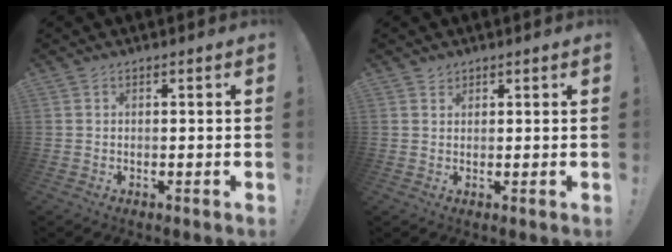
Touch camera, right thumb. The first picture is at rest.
{"total": 1.6, "force": [1.3, 1.0, 0.2], "torque": [0.002, -0.005, 0.023]}